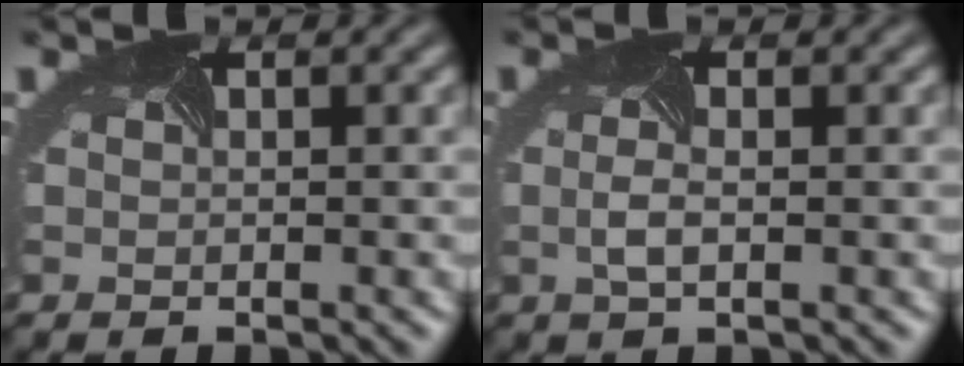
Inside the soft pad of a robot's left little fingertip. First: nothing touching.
{"total": 1.2, "force": [-0.4, 0.1, 1.2], "torque": [-0.040, -0.005, -0.003]}